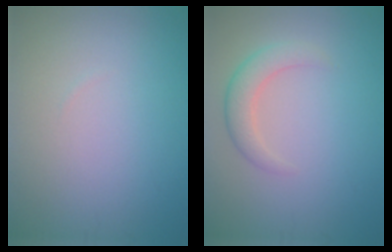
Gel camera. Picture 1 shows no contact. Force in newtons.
{"total": 2.6, "press": 2.6, "slide": 0.1}